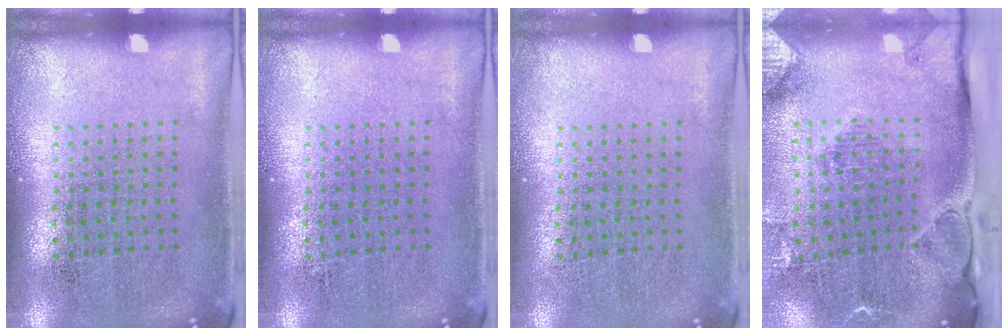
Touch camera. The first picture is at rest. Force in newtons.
{"total": 0.0}
{"total": 0.0}
{"total": 3.0, "press": 2.3, "slide": 1.9}